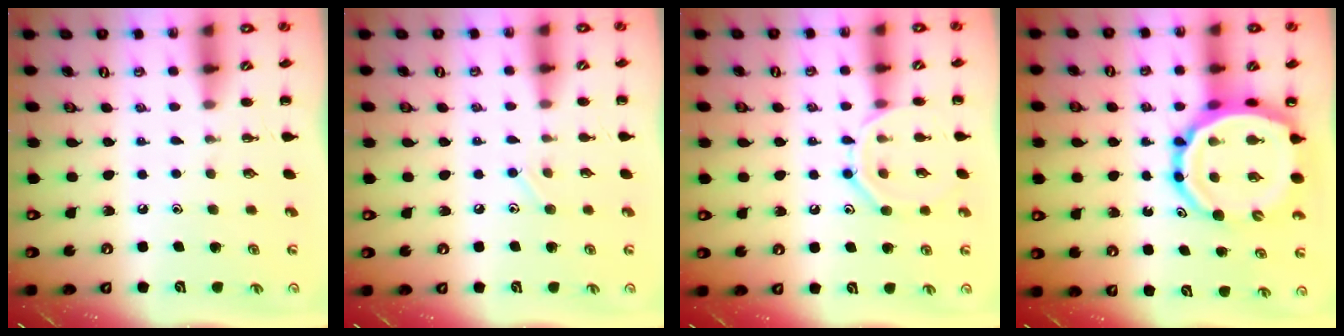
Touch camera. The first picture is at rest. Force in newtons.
{"total": 6.6, "press": 6.3, "slide": 1.9}
{"total": 10.4, "press": 10.4, "slide": 0.6}
{"total": 16.8, "press": 16.2, "slide": 4.3}